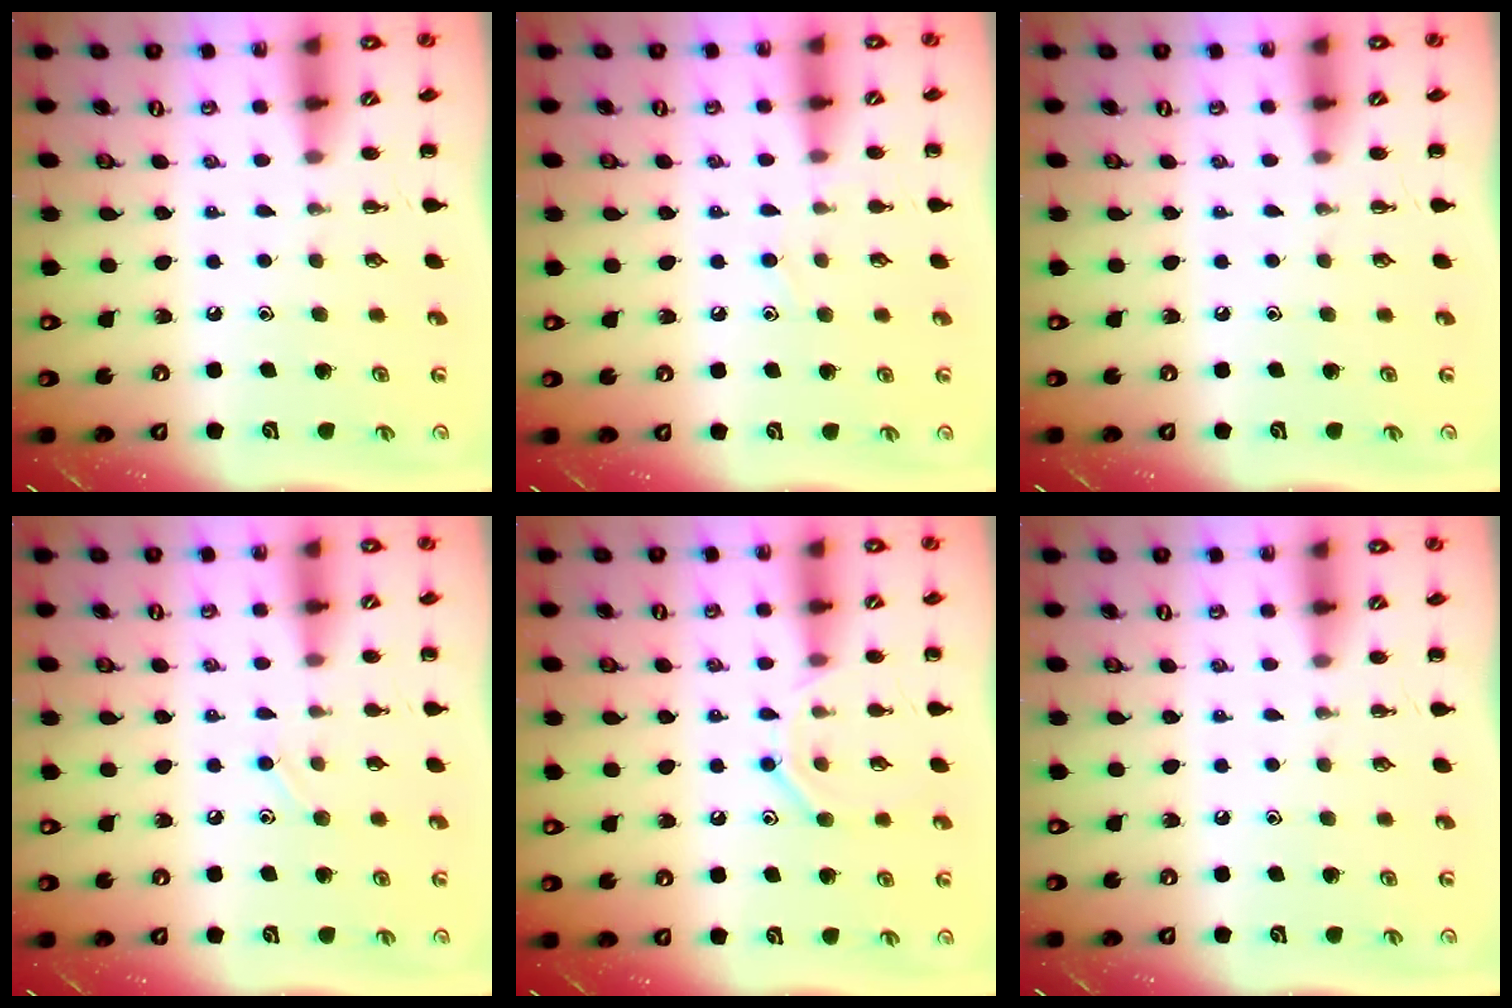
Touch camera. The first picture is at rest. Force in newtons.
{"total": 7.2, "press": 6.8, "slide": 2.4}
{"total": 0.0}
{"total": 6.2, "press": 5.8, "slide": 2.2}
{"total": 9.0, "press": 9.0, "slide": 0.9}
{"total": 0.0}